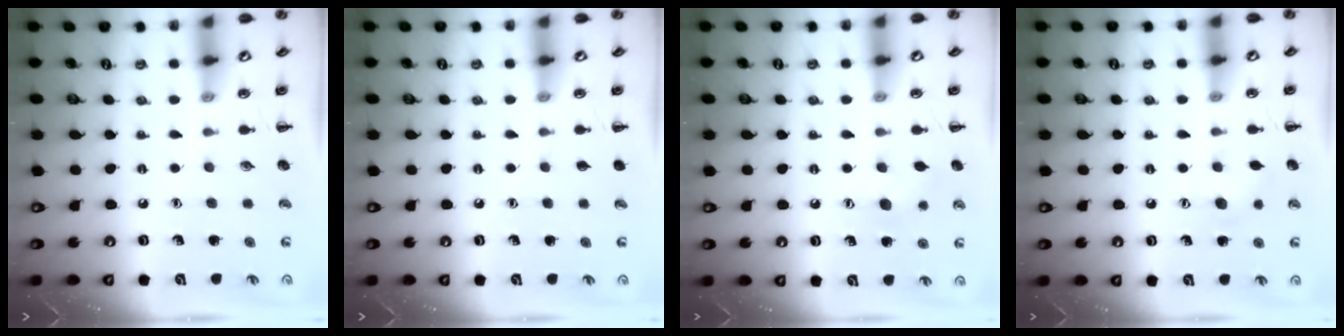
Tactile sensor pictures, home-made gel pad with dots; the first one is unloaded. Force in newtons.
{"total": 0.0}
{"total": 7.6, "press": 7.4, "slide": 1.7}
{"total": 6.8, "press": 6.7, "slide": 1.3}